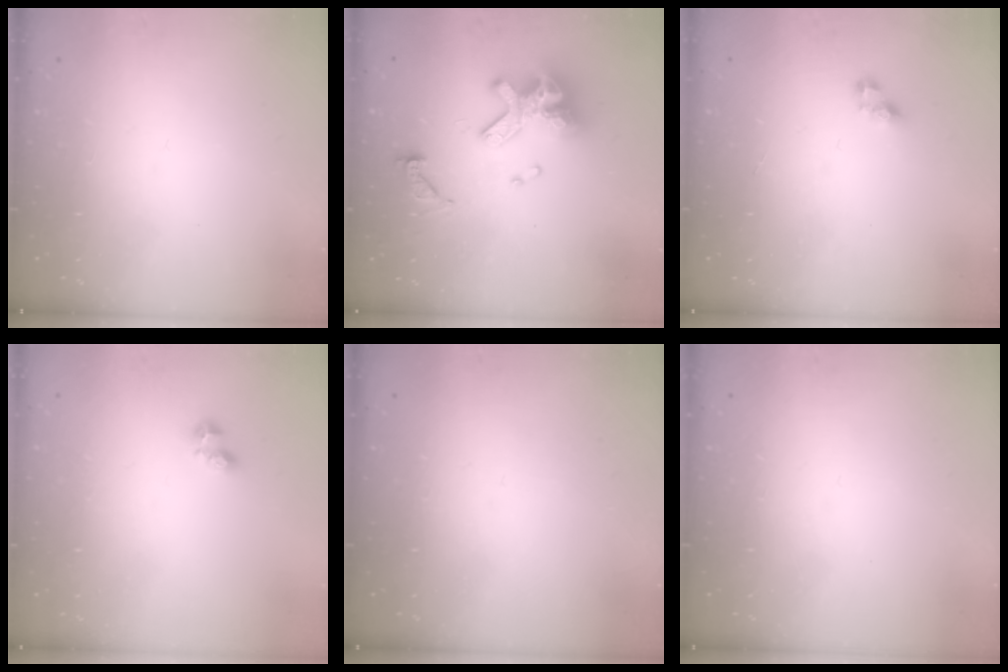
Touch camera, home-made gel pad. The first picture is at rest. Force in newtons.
{"total": 12.9, "press": 12.8, "slide": 1.4}
{"total": 3.6, "press": 3.6, "slide": 0.5}
{"total": 1.9, "press": 1.8, "slide": 0.5}
{"total": 0.0}
{"total": 0.0}